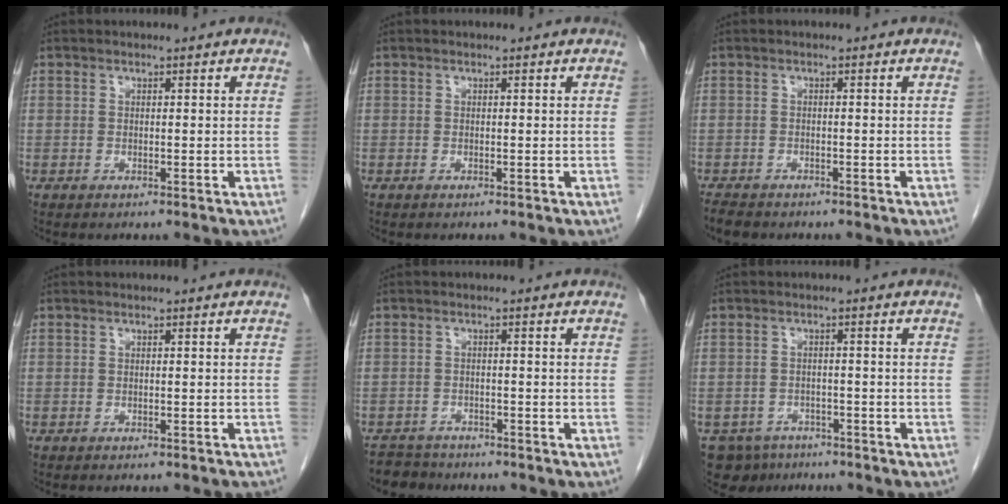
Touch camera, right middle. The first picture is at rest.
{"total": 0.0}
{"total": 3.2, "force": [-2.8, 1.2, 1.2], "torque": [-0.025, -0.006, -0.042]}
{"total": 2.2, "force": [-2.0, 0.3, 0.8], "torque": [-0.015, -0.003, -0.022]}
{"total": 3.7, "force": [-3.3, 1.5, -0.6], "torque": [0.008, -0.003, -0.058]}
{"total": 6.3, "force": [-4.7, 4.1, 0.5], "torque": [-0.007, 0.001, -0.066]}